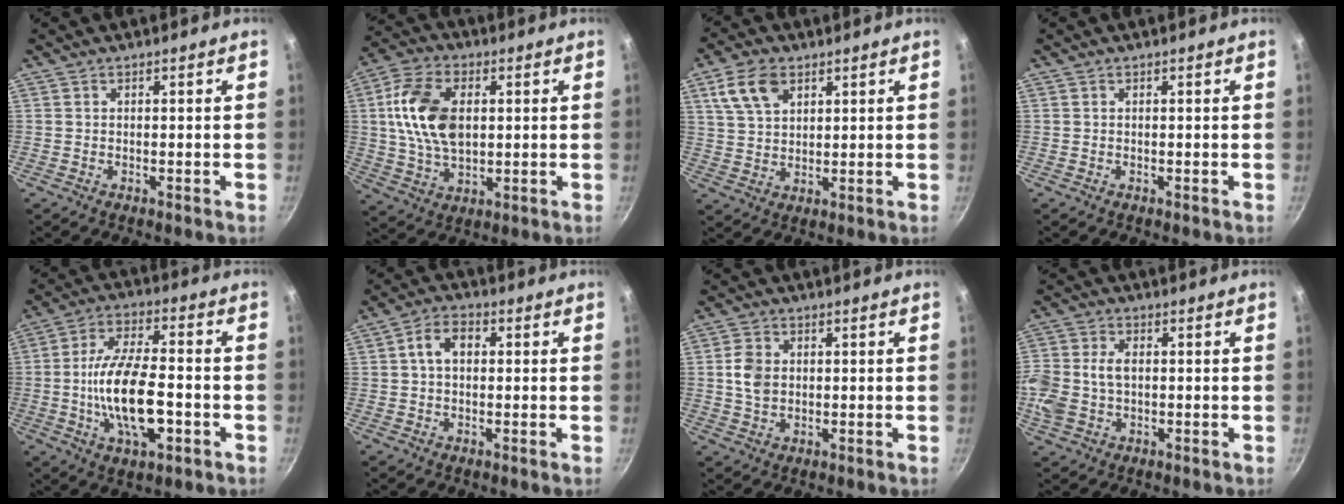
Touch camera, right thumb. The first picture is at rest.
{"total": 14.6, "force": [2.1, 9.1, 11.2], "torque": [-0.195, 0.003, 0.033]}
{"total": 8.4, "force": [4.1, 5.2, 5.2], "torque": [-0.086, -0.004, 0.079]}
{"total": 0.0}
{"total": 15.6, "force": [-3.7, 6.8, 13.6], "torque": [-0.240, 0.027, -0.067]}
{"total": 5.6, "force": [0.7, 3.8, 4.1], "torque": [-0.059, 0.015, 0.004]}
{"total": 5.4, "force": [0.4, 4.1, 3.5], "torque": [-0.056, 0.003, 0.005]}
{"total": 11.5, "force": [-0.3, 8.3, 8.0], "torque": [-0.181, 0.019, -0.010]}